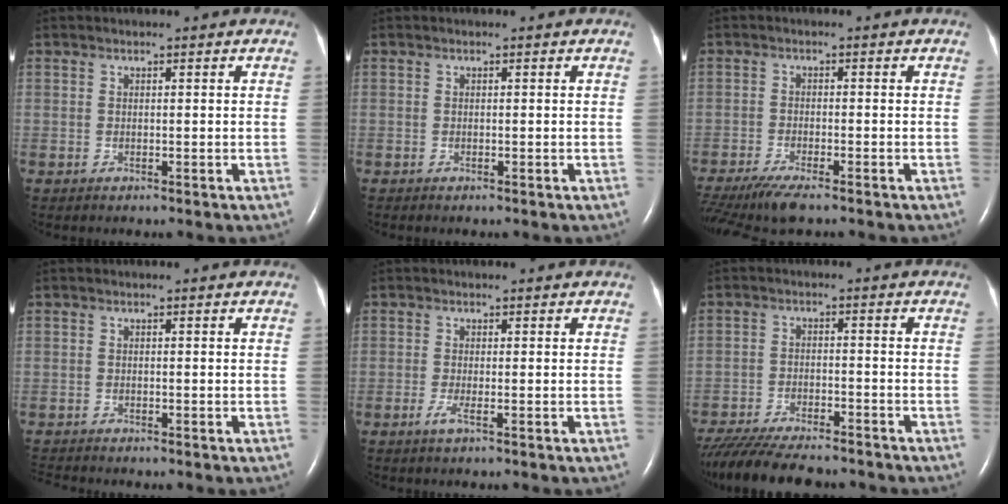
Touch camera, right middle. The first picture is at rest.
{"total": 0.0}
{"total": 8.8, "force": [-6.9, 1.4, 5.3], "torque": [-0.094, -0.022, -0.117]}
{"total": 2.0, "force": [-1.9, 0.0, 0.4], "torque": [-0.009, -0.008, -0.031]}
{"total": 1.4, "force": [-0.7, -0.1, 1.3], "torque": [-0.032, -0.005, -0.015]}
{"total": 15.3, "force": [-13.4, 2.7, 6.8], "torque": [-0.137, -0.028, -0.203]}